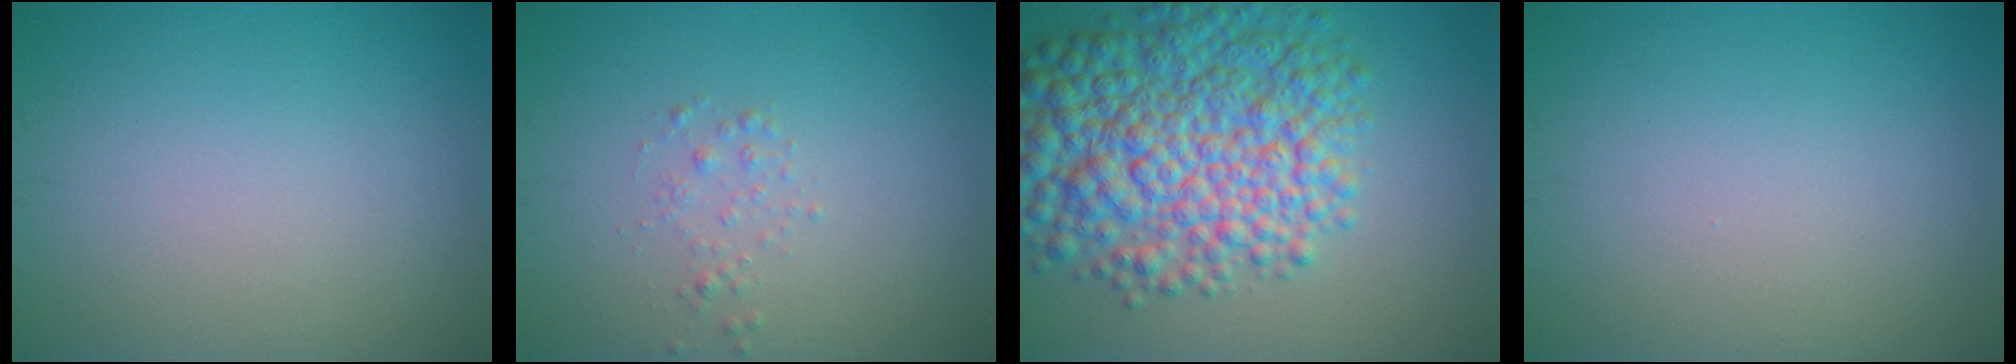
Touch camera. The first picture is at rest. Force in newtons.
{"total": 0.9, "press": 0.9, "slide": 0.0}
{"total": 10.6, "press": 10.6, "slide": 0.2}
{"total": 0.0}